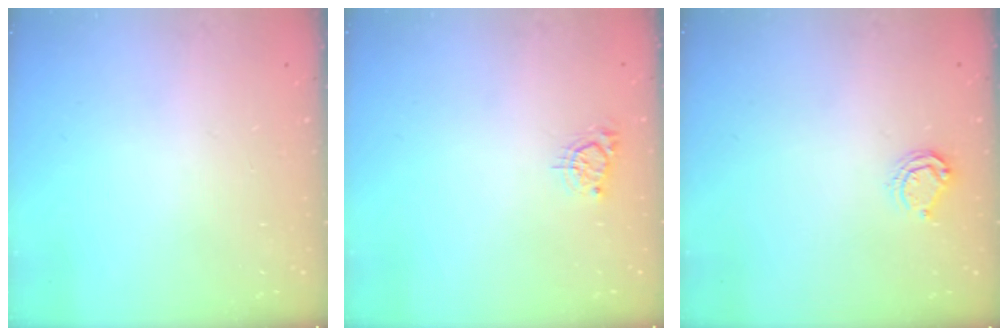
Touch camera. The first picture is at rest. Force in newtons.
{"total": 2.5, "press": 2.5, "slide": 0.4}
{"total": 5.4, "press": 5.4, "slide": 0.7}